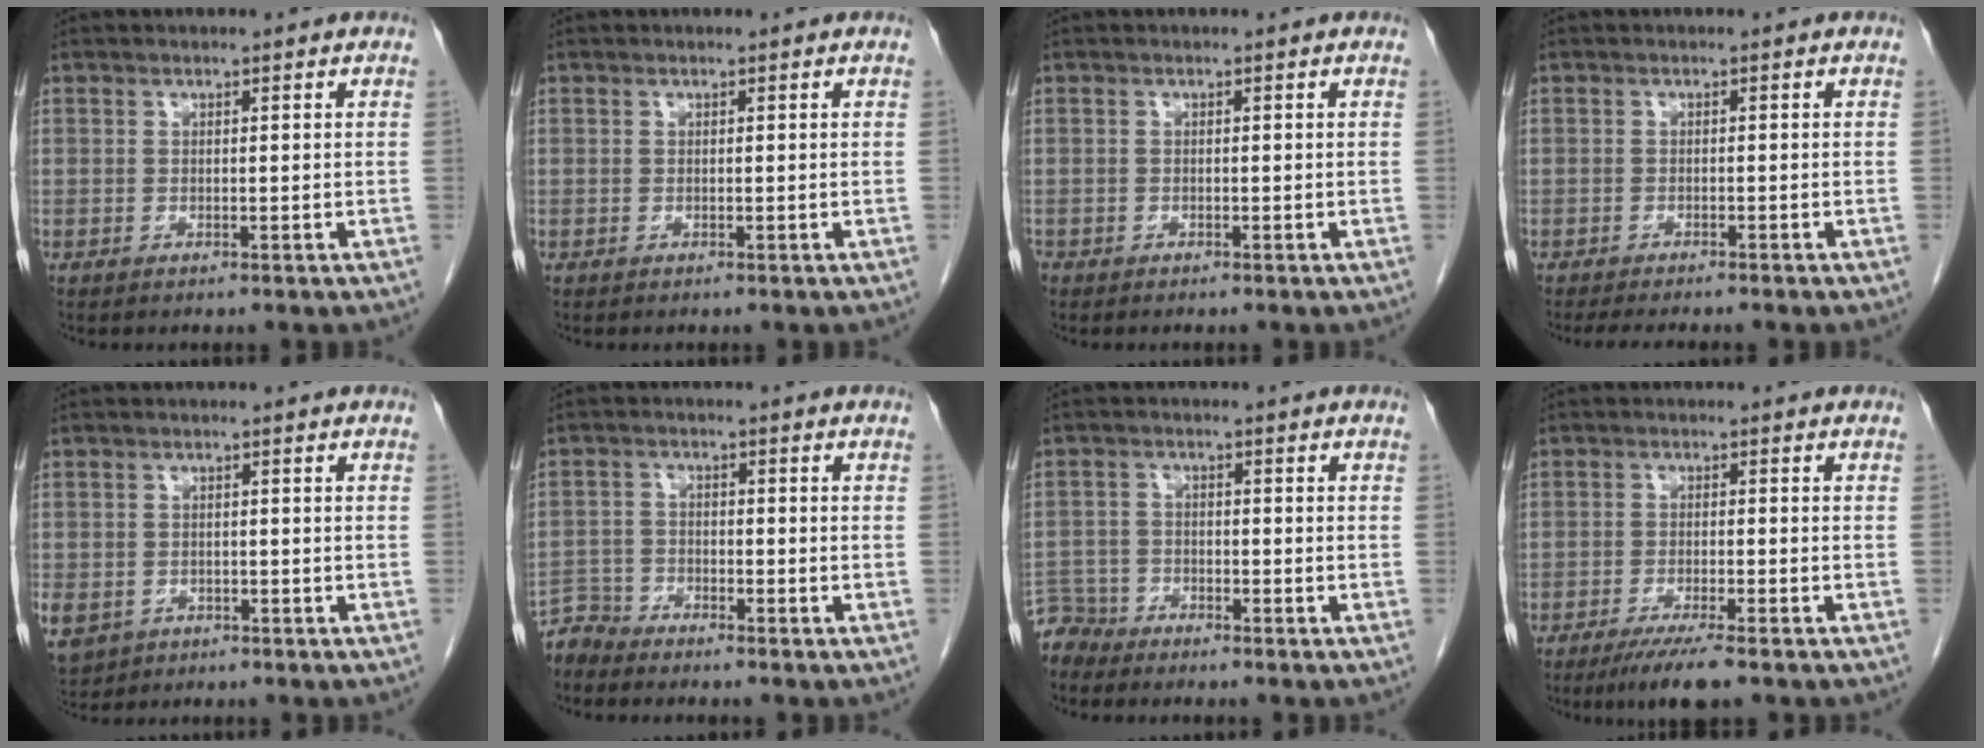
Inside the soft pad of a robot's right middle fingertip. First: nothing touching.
{"total": 0.0}
{"total": 0.7, "force": [-0.5, 0.5, 0.1], "torque": [-0.010, 0.001, -0.012]}
{"total": 5.6, "force": [-4.7, 0.7, 2.9], "torque": [-0.033, -0.009, -0.065]}
{"total": 11.2, "force": [-4.7, 9.3, 4.1], "torque": [-0.134, -0.006, -0.063]}
{"total": 3.8, "force": [-3.7, 0.4, -0.8], "torque": [0.018, -0.009, -0.074]}
{"total": 4.3, "force": [-4.0, 1.0, -1.0], "torque": [0.019, -0.006, -0.080]}
{"total": 6.0, "force": [-4.4, 0.2, 4.0], "torque": [-0.065, -0.014, -0.072]}